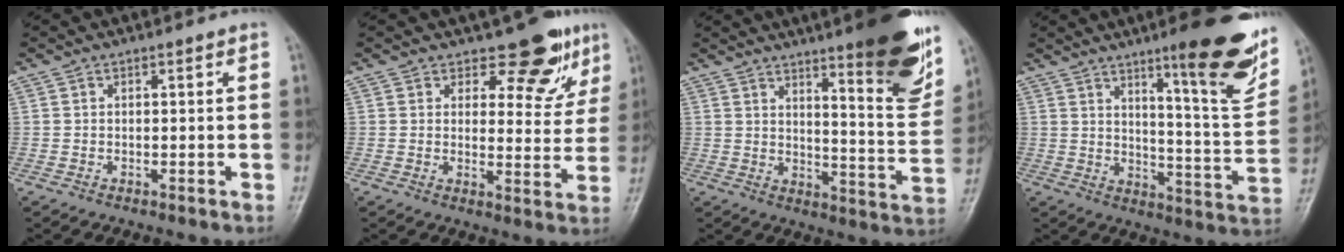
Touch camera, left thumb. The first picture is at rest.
{"total": 8.3, "force": [5.9, 4.4, 3.8], "torque": [-0.011, -0.041, 0.073]}
{"total": 18.6, "force": [11.9, 3.3, 14.0], "torque": [-0.151, -0.079, 0.165]}
{"total": 18.5, "force": [10.9, 3.2, 14.6], "torque": [-0.160, -0.066, 0.159]}